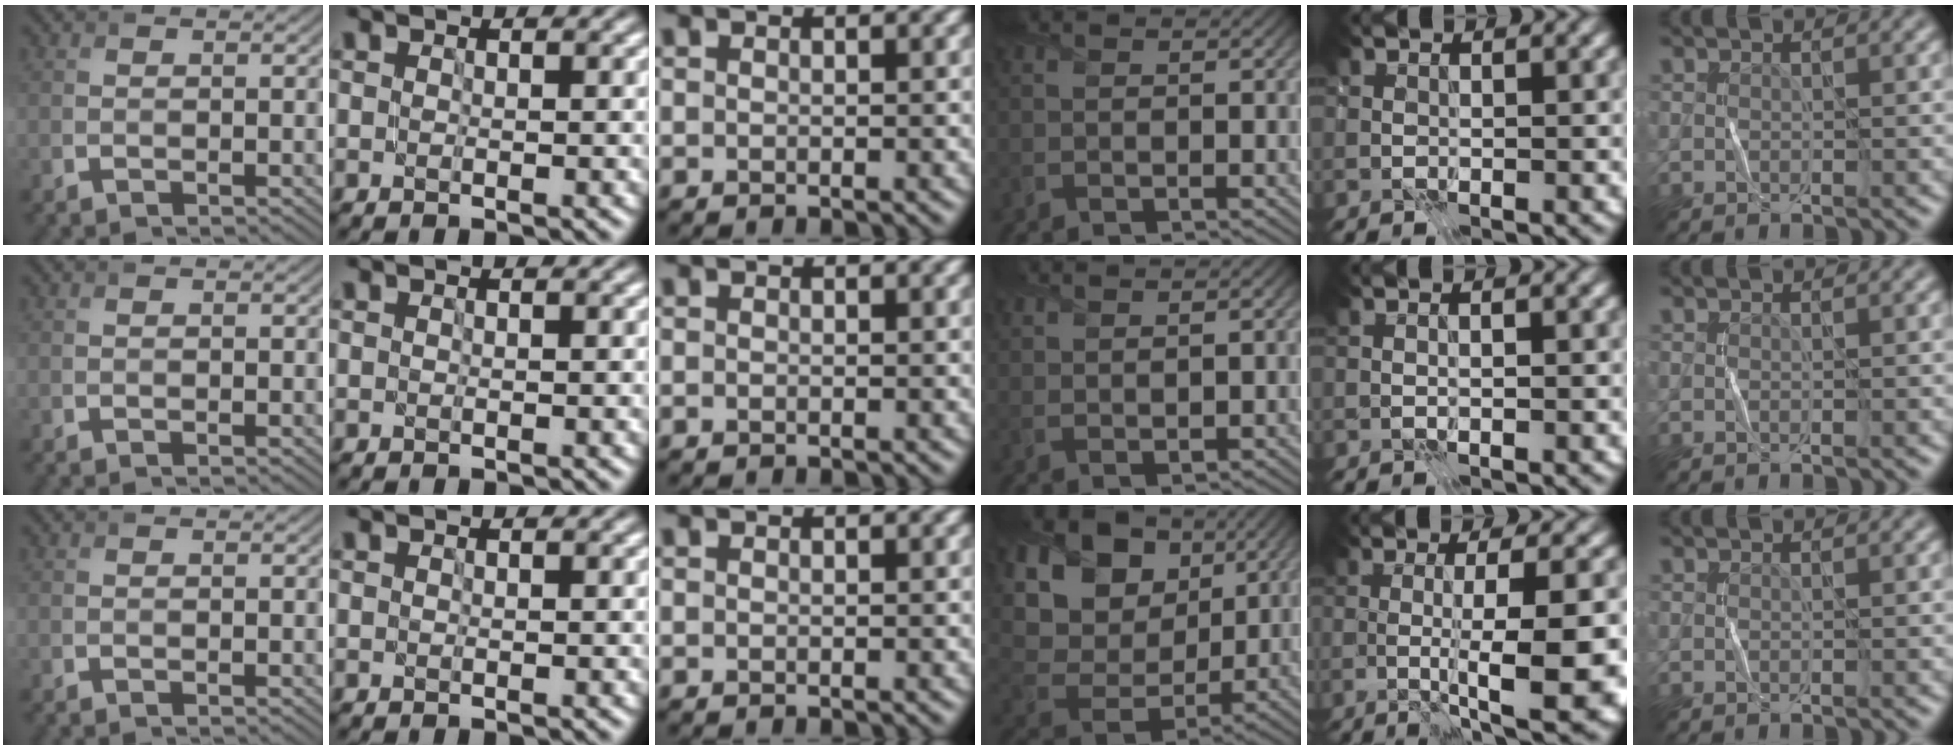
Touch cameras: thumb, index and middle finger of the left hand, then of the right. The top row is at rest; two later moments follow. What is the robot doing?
{"motion": "fold", "object": "shorts"}